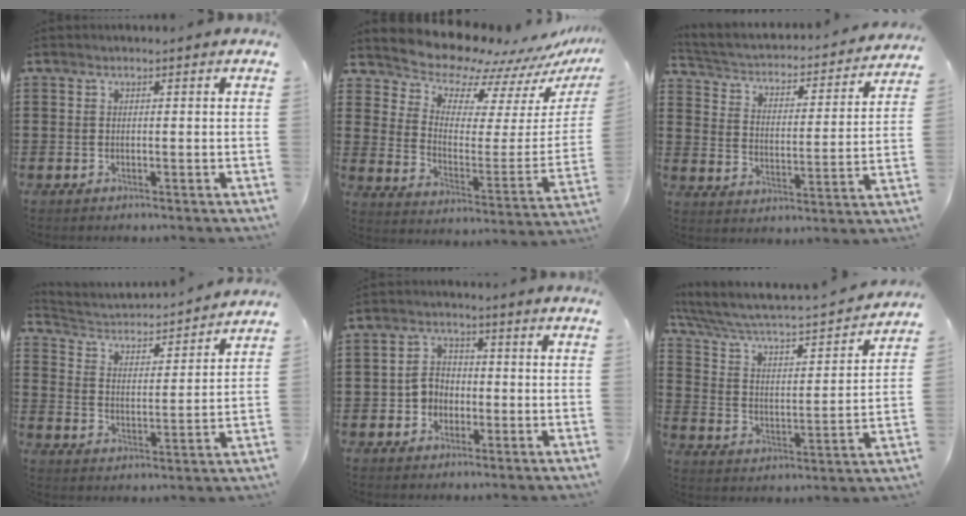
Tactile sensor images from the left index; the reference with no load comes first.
{"total": 9.6, "force": [9.3, 2.2, 0.7], "torque": [-0.049, -0.096, 0.161]}
{"total": 2.0, "force": [1.6, 0.9, 0.6], "torque": [-0.030, -0.022, 0.015]}
{"total": 2.4, "force": [2.3, 0.8, 0.3], "torque": [-0.027, -0.025, 0.028]}
{"total": 4.1, "force": [-1.3, 3.4, 1.8], "torque": [-0.044, 0.009, -0.028]}
{"total": 4.0, "force": [3.6, 1.0, 1.6], "torque": [-0.056, -0.039, 0.049]}